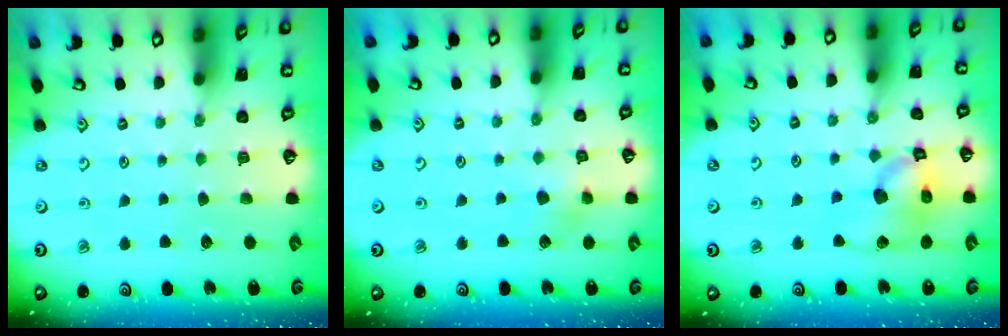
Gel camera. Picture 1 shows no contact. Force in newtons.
{"total": 7.6, "press": 7.5, "slide": 0.5}
{"total": 15.3, "press": 15.1, "slide": 2.1}